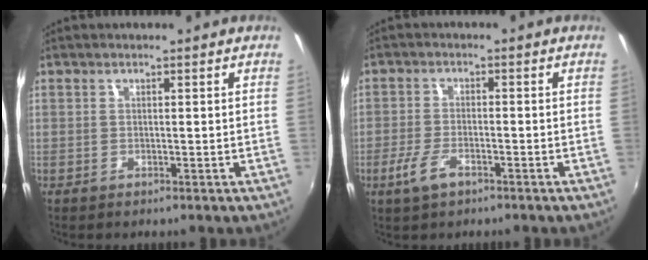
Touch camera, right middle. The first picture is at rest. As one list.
[{"total": 4.9, "force": [-3.0, 1.9, 3.4], "torque": [-0.082, -0.008, -0.056]}]